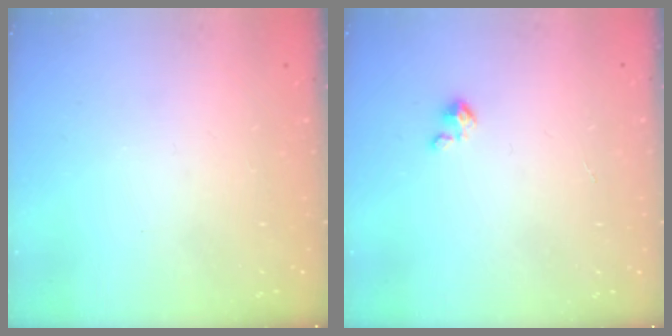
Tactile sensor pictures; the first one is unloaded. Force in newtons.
{"total": 1.8, "press": 1.8, "slide": 0.2}